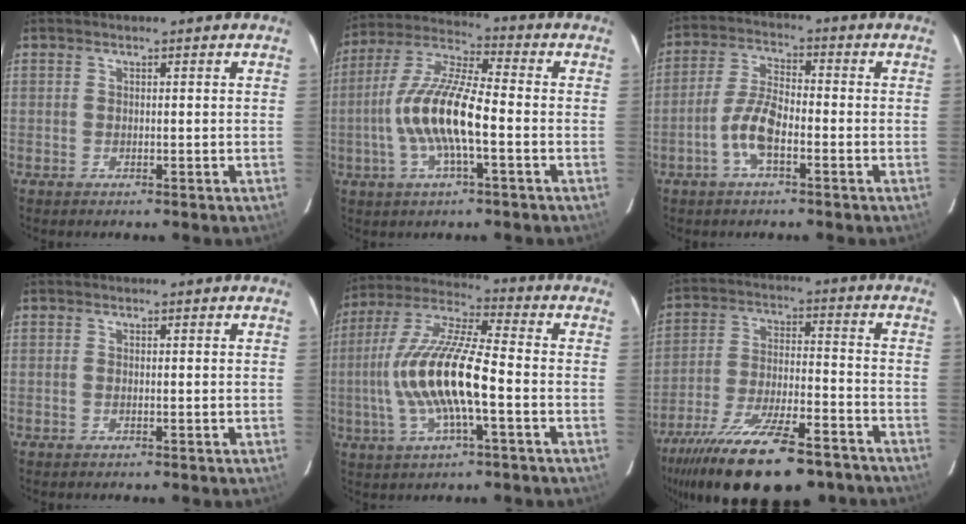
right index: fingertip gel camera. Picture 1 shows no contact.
{"total": 13.6, "force": [-3.0, 3.1, 12.9], "torque": [-0.264, 0.003, -0.061]}
{"total": 7.2, "force": [-3.1, 2.6, 5.9], "torque": [-0.129, 0.009, -0.060]}
{"total": 0.0}
{"total": 15.9, "force": [-3.0, 3.1, 15.3], "torque": [-0.305, 0.001, -0.060]}
{"total": 25.7, "force": [-19.6, 7.8, 14.6], "torque": [-0.276, -0.050, -0.297]}